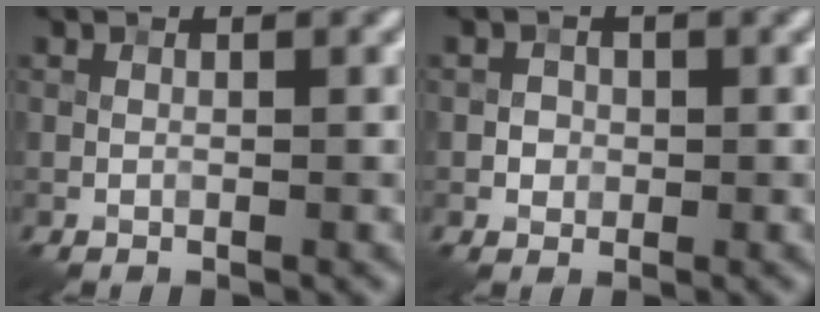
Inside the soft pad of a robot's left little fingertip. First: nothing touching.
{"total": 1.2, "force": [-0.3, 1.2, 0.3], "torque": [-0.002, -0.003, -0.006]}